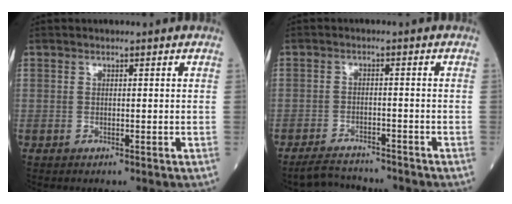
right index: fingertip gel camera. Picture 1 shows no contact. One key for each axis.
{"total": 5.6, "fx": -5.5, "fy": 0.8, "fz": 0.9, "tx": -0.018, "ty": -0.009, "tz": -0.090}